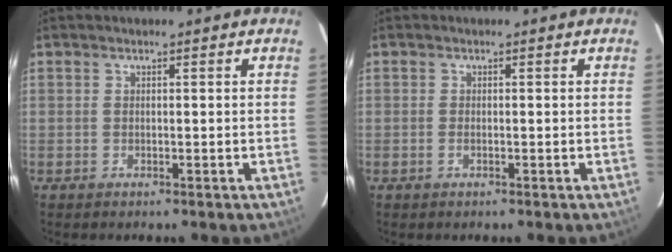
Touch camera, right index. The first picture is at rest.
{"total": 0.6, "force": [-0.2, 0.2, 0.5], "torque": [-0.010, -0.001, -0.005]}